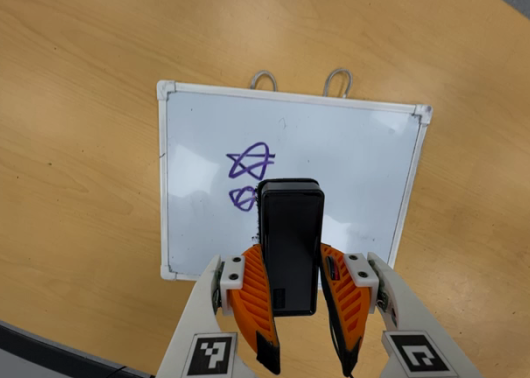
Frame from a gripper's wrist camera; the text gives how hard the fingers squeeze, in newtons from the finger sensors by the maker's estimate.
{"total": 8.0, "left": 5.7, "right": 10.2}